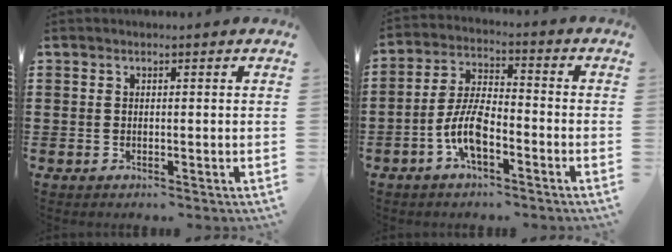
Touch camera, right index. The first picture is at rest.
{"total": 7.4, "force": [-3.3, 2.8, 6.0], "torque": [-0.141, -0.003, -0.068]}